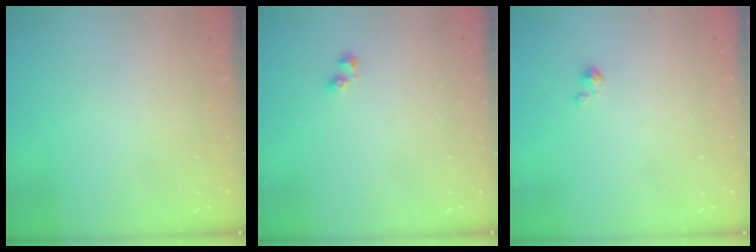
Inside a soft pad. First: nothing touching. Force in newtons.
{"total": 2.6, "press": 2.3, "slide": 1.2}
{"total": 2.3, "press": 2.2, "slide": 0.3}